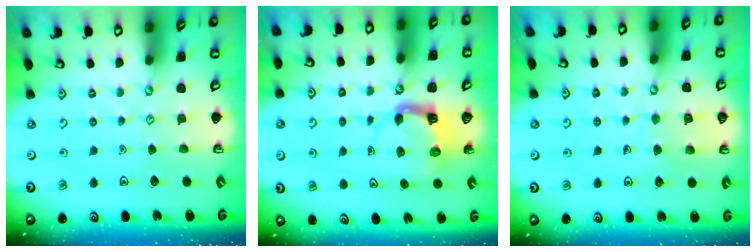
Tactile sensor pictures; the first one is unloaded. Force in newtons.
{"total": 4.6, "press": 4.6, "slide": 0.1}
{"total": 5.7, "press": 5.7, "slide": 0.5}